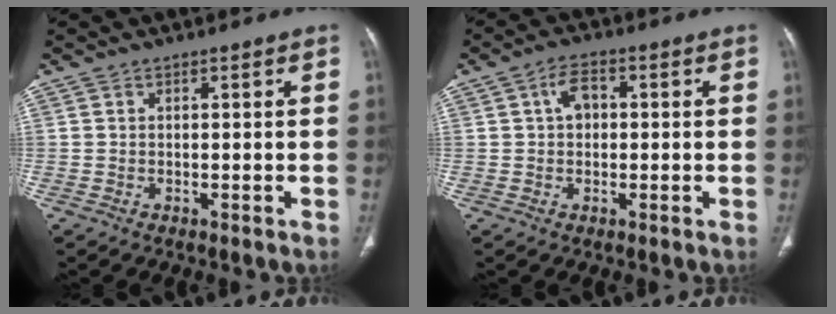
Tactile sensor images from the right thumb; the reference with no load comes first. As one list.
[{"total": 4.5, "force": [0.6, 3.1, 3.2], "torque": [-0.043, 0.014, 0.005]}]